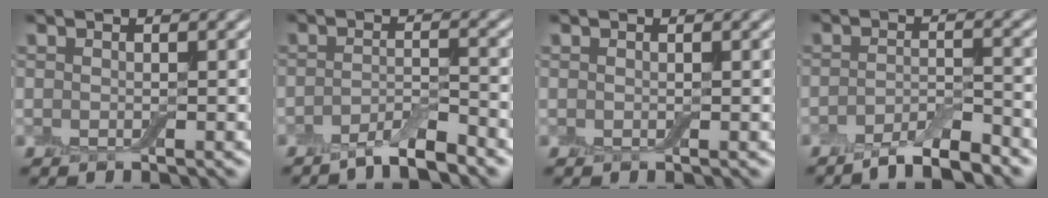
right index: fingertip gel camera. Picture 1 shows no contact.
{"total": 3.4, "force": [-2.7, 0.5, 2.0], "torque": [-0.032, 0.005, -0.055]}
{"total": 0.0}
{"total": 4.4, "force": [-3.5, 0.9, 2.6], "torque": [-0.041, 0.001, -0.061]}